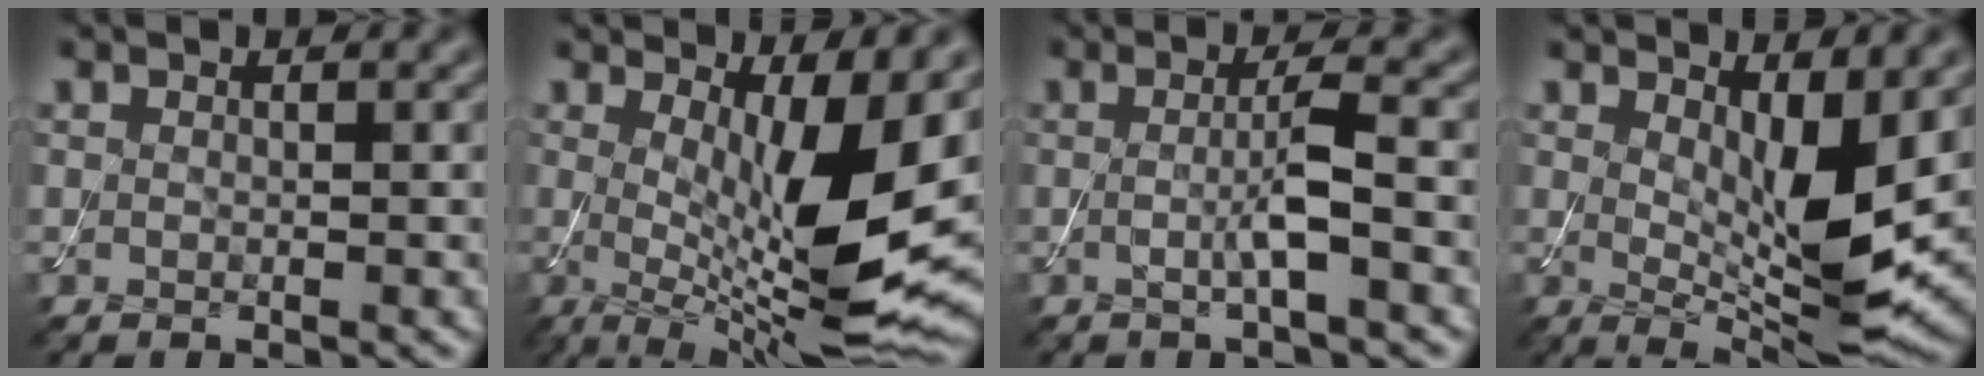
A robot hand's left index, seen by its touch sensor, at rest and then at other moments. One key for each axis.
{"total": 12.0, "fx": 1.3, "fy": 3.4, "fz": 11.4, "tx": -0.169, "ty": -0.026, "tz": 0.026}
{"total": 2.9, "fx": -0.3, "fy": 0.2, "fz": 2.9, "tx": -0.057, "ty": -0.004, "tz": -0.010}
{"total": 7.6, "fx": 1.3, "fy": 2.5, "fz": 7.0, "tx": -0.114, "ty": -0.024, "tz": 0.030}